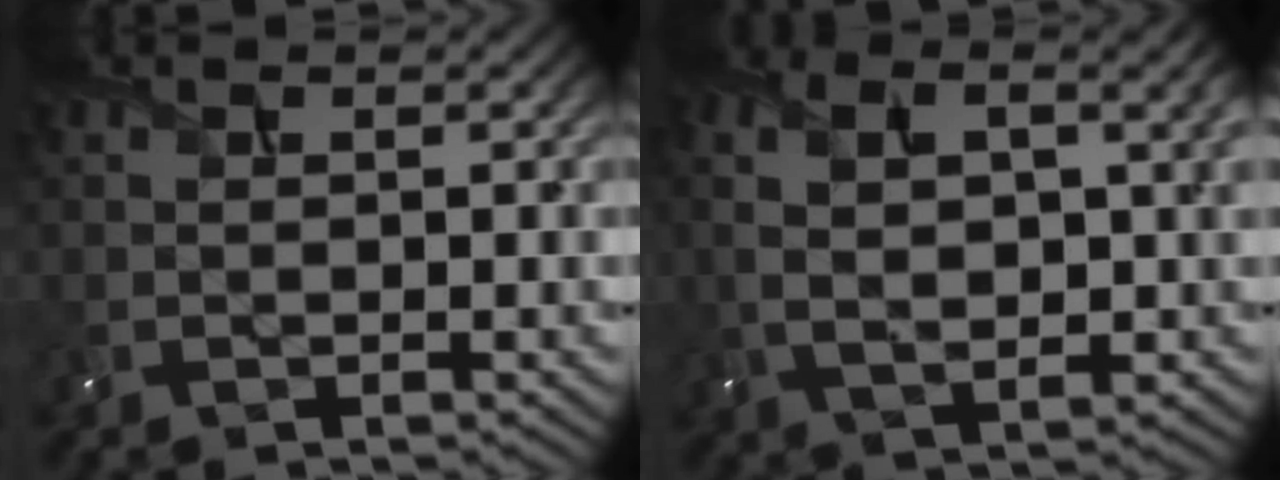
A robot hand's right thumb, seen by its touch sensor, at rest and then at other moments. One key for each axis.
{"total": 8.1, "fx": 1.3, "fy": 3.7, "fz": 7.1, "tx": -0.155, "ty": -0.001, "tz": 0.020}